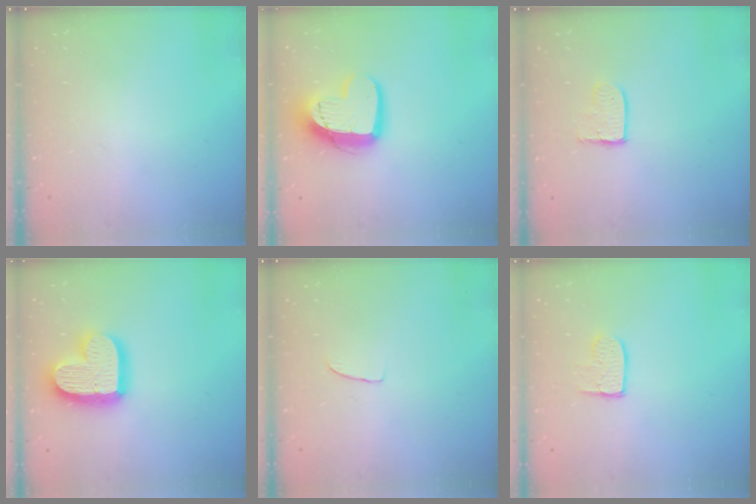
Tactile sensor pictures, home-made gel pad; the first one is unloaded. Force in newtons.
{"total": 14.0, "press": 13.9, "slide": 1.3}
{"total": 5.5, "press": 5.5, "slide": 0.2}
{"total": 17.8, "press": 17.8, "slide": 1.3}
{"total": 2.6, "press": 2.6, "slide": 0.2}
{"total": 6.2, "press": 6.2, "slide": 0.4}